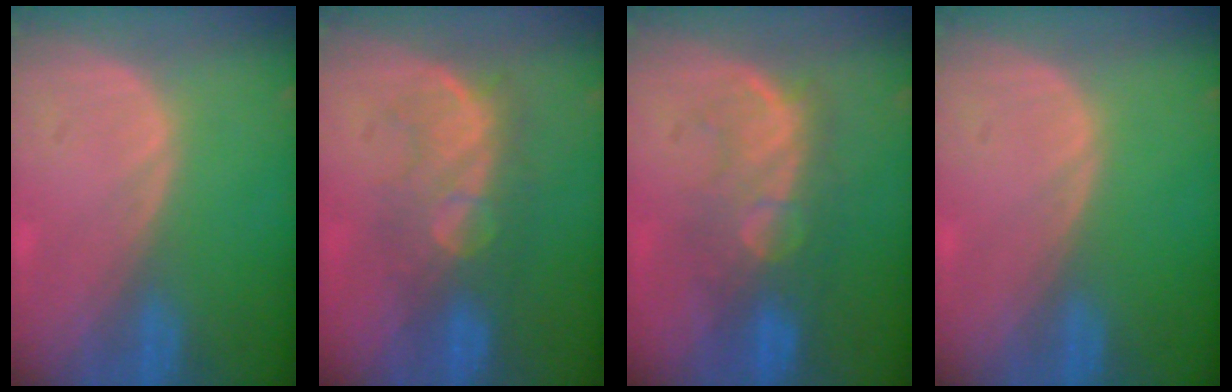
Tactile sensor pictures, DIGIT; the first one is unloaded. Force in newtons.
{"total": 8.0, "press": 7.8, "slide": 1.6}
{"total": 8.6, "press": 8.1, "slide": 2.9}
{"total": 0.0}